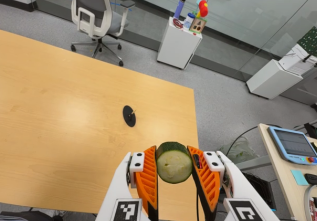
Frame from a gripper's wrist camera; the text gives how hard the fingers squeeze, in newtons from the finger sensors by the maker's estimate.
{"total": 11.4, "left": 11.8, "right": 11.0}